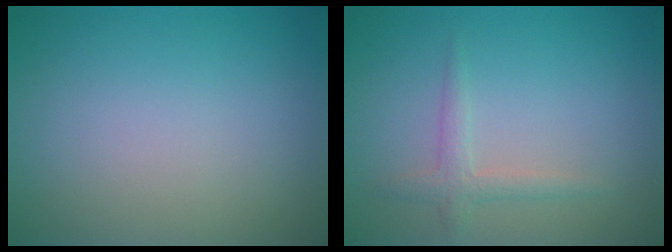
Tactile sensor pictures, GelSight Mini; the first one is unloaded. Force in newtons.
{"total": 1.7, "press": 1.7, "slide": 0.1}